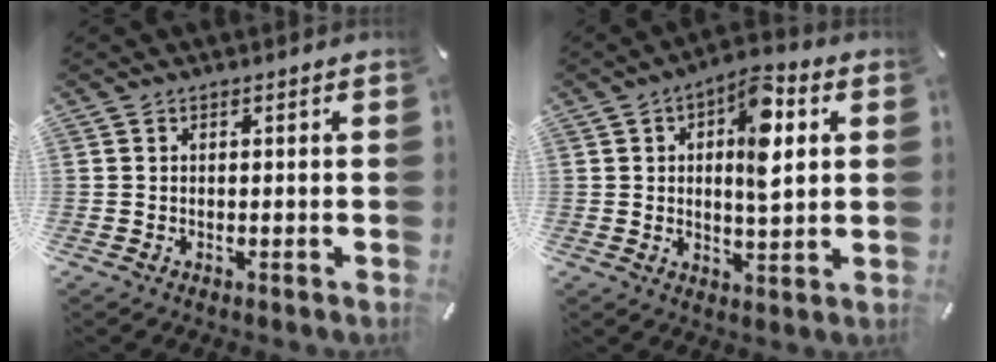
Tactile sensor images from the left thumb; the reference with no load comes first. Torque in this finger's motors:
{"motor_torque": [0.59, 0.61, 0.54, 0.32, 0.07]}